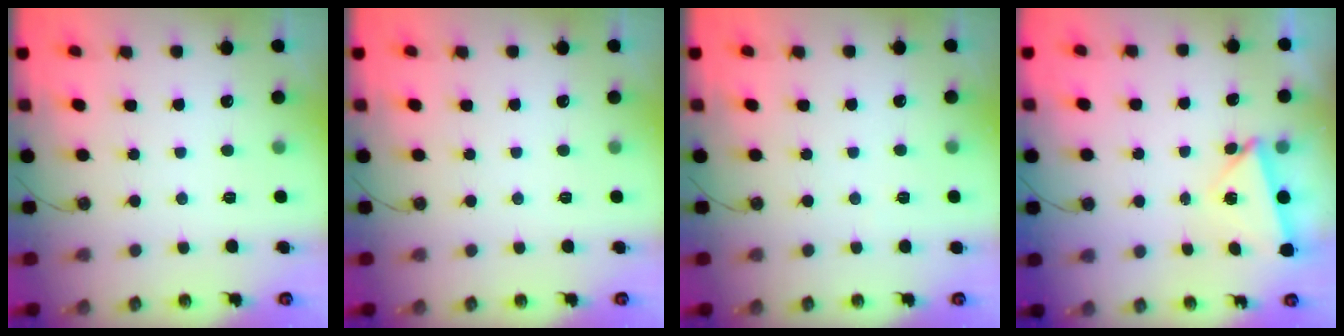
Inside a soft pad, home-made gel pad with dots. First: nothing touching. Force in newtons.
{"total": 0.0}
{"total": 1.1, "press": 0.7, "slide": 0.8}
{"total": 3.9, "press": 3.5, "slide": 1.5}